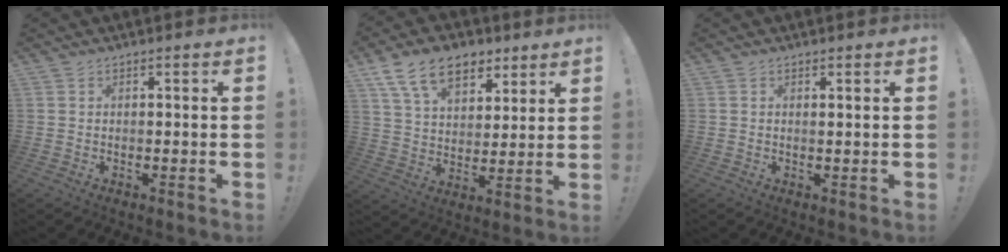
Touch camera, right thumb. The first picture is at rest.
{"total": 15.7, "force": [8.9, 9.8, 8.5], "torque": [-0.133, -0.039, 0.165]}
{"total": 1.0, "force": [0.8, -0.2, 0.6], "torque": [0.004, -0.007, 0.010]}